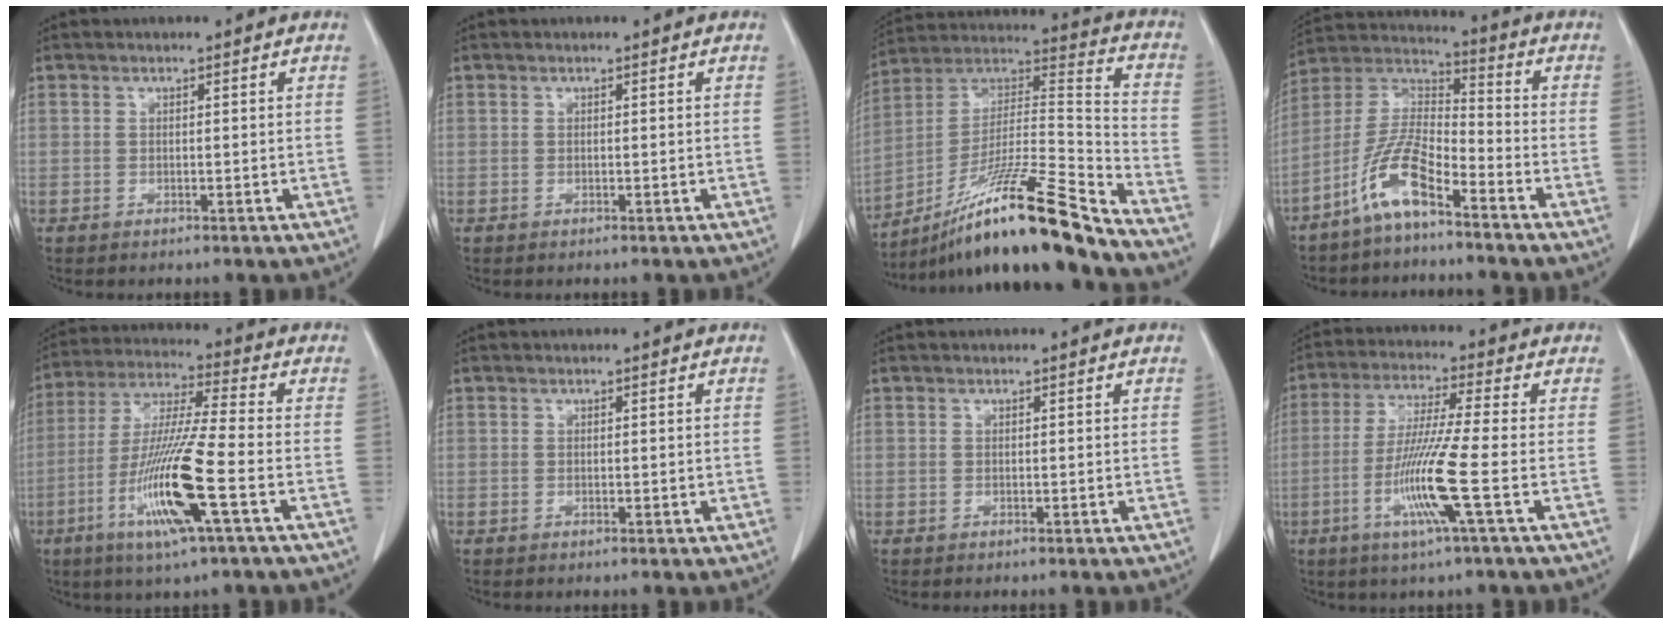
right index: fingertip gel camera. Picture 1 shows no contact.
{"total": 0.0}
{"total": 21.6, "force": [-16.5, -0.8, 13.9], "torque": [-0.236, 0.000, -0.294]}
{"total": 10.0, "force": [-6.5, 2.0, 7.3], "torque": [-0.165, 0.005, -0.133]}
{"total": 14.7, "force": [-5.2, -0.1, 13.8], "torque": [-0.282, -0.019, -0.102]}
{"total": 0.6, "force": [0.0, 0.3, 0.5], "torque": [-0.009, 0.000, 0.003]}
{"total": 0.0}
{"total": 10.8, "force": [-3.3, -1.2, 10.2], "torque": [-0.204, -0.018, -0.070]}